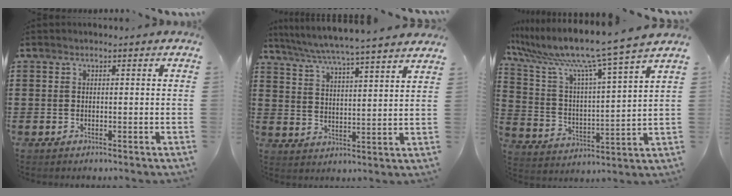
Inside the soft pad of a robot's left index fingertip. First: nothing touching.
{"total": 5.0, "force": [4.7, -0.8, 1.8], "torque": [-0.055, -0.036, 0.074]}
{"total": 9.7, "force": [8.0, -0.7, 5.3], "torque": [-0.139, -0.062, 0.123]}